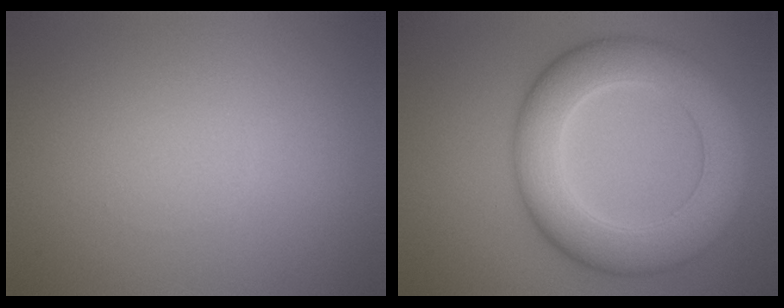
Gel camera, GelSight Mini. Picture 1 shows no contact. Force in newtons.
{"total": 8.9, "press": 8.9, "slide": 0.2}